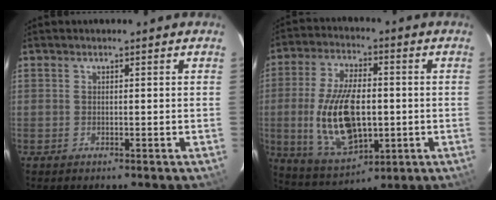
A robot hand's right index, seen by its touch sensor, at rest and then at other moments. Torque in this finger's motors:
{"motor_torque": [2.14, 0.00, 1.05, 0.21]}